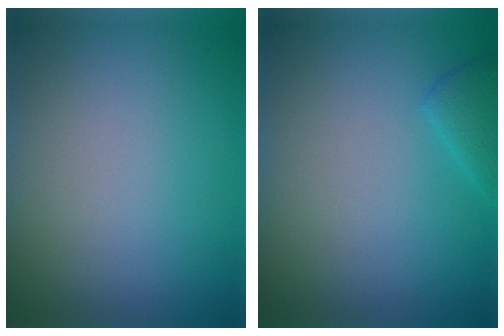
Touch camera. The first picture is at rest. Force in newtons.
{"total": 1.5, "press": 1.5, "slide": 0.2}